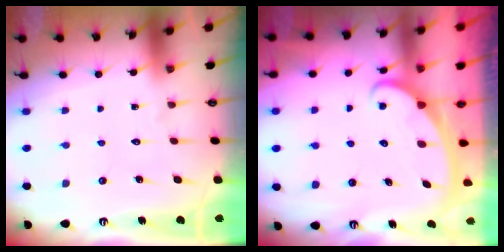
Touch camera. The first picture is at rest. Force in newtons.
{"total": 2.4, "press": 2.4, "slide": 0.4}